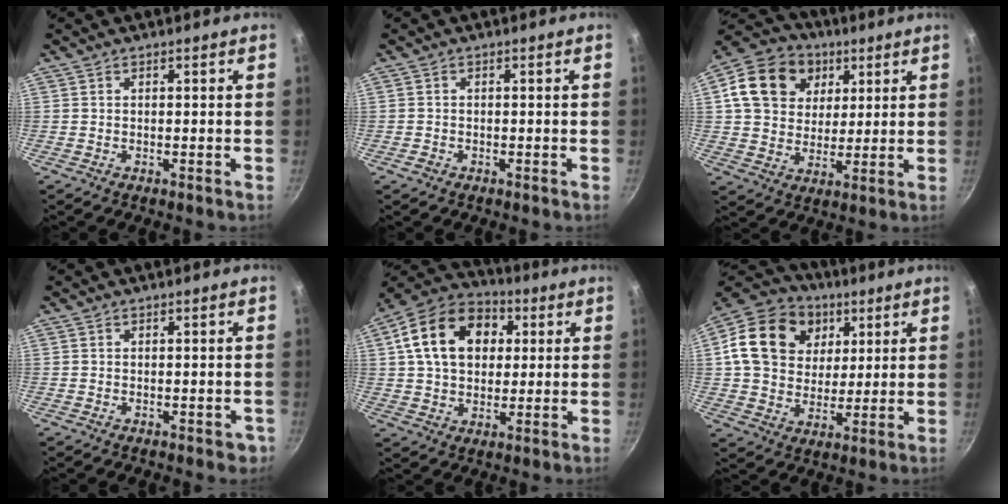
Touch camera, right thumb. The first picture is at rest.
{"total": 1.2, "force": [-0.7, 0.9, 0.3], "torque": [-0.006, 0.004, -0.010]}
{"total": 16.1, "force": [5.0, 13.1, 7.9], "torque": [-0.126, 0.008, 0.077]}
{"total": 2.0, "force": [-0.8, 1.3, 1.2], "torque": [0.000, 0.010, -0.005]}
{"total": 17.5, "force": [4.2, 12.7, 11.3], "torque": [-0.170, 0.022, 0.058]}
{"total": 18.8, "force": [5.2, 15.2, 9.8], "torque": [-0.163, 0.007, 0.083]}